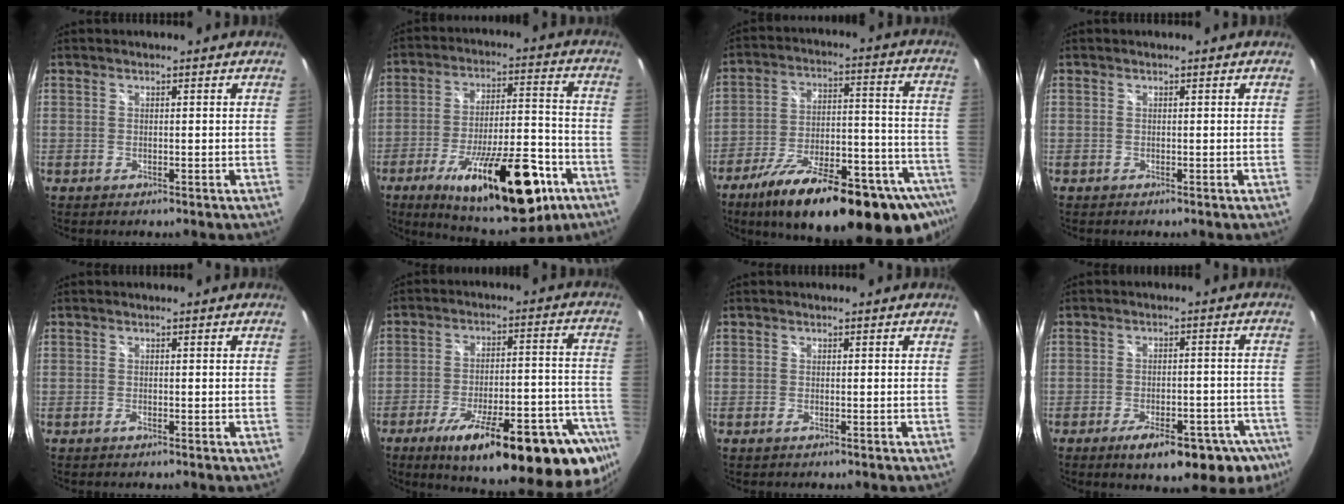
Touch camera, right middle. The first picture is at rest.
{"total": 23.6, "force": [-12.8, 7.8, 18.3], "torque": [-0.290, -0.020, -0.183]}
{"total": 31.3, "force": [-22.1, 9.6, 20.0], "torque": [-0.288, -0.028, -0.307]}
{"total": 0.0}
{"total": 0.7, "force": [-0.5, 0.3, 0.5], "torque": [-0.009, -0.001, -0.009]}
{"total": 29.4, "force": [-19.2, 7.3, 21.0], "torque": [-0.282, -0.022, -0.259]}
{"total": 0.7, "force": [-0.4, 0.2, 0.5], "torque": [-0.011, -0.001, -0.008]}
{"total": 16.3, "force": [-10.8, 6.7, 10.2], "torque": [-0.155, -0.017, -0.132]}